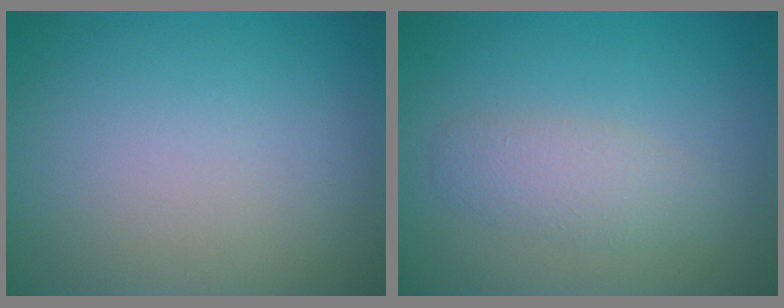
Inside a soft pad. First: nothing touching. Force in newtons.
{"total": 2.3, "press": 2.3, "slide": 0.1}